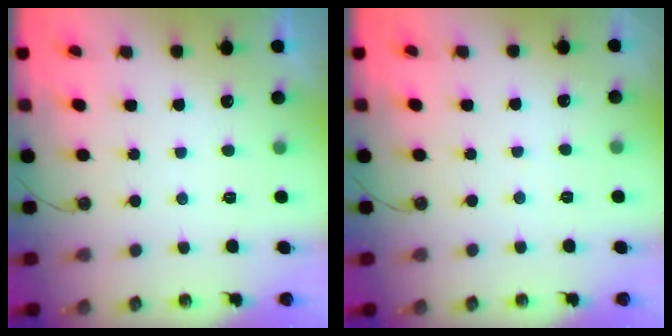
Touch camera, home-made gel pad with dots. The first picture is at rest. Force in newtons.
{"total": 1.7, "press": 1.6, "slide": 0.3}